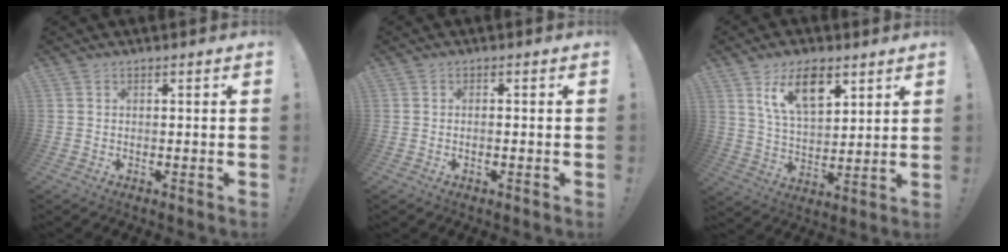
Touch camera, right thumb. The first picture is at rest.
{"total": 1.4, "force": [-1.0, 0.0, 0.9], "torque": [-0.022, 0.004, -0.017]}
{"total": 13.3, "force": [7.5, 7.2, 8.3], "torque": [-0.134, -0.028, 0.137]}